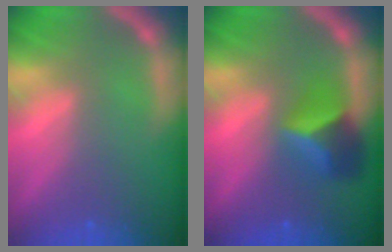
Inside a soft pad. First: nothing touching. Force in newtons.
{"total": 4.4}